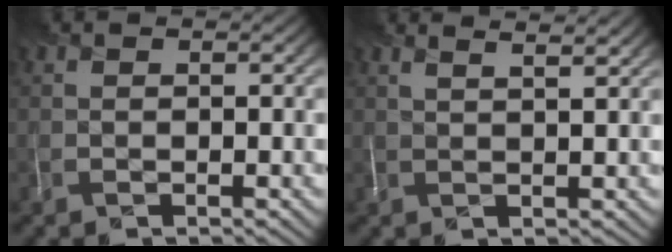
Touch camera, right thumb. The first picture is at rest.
{"total": 4.1, "force": [2.9, 1.2, 2.7], "torque": [-0.022, 0.016, 0.023]}